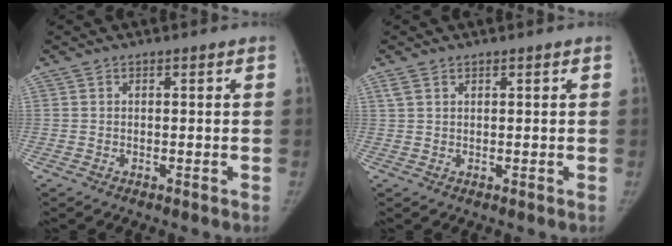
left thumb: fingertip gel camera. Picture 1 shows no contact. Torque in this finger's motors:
{"motor_torque": [0.34, -0.03, 0.49, -0.42, 0.01]}